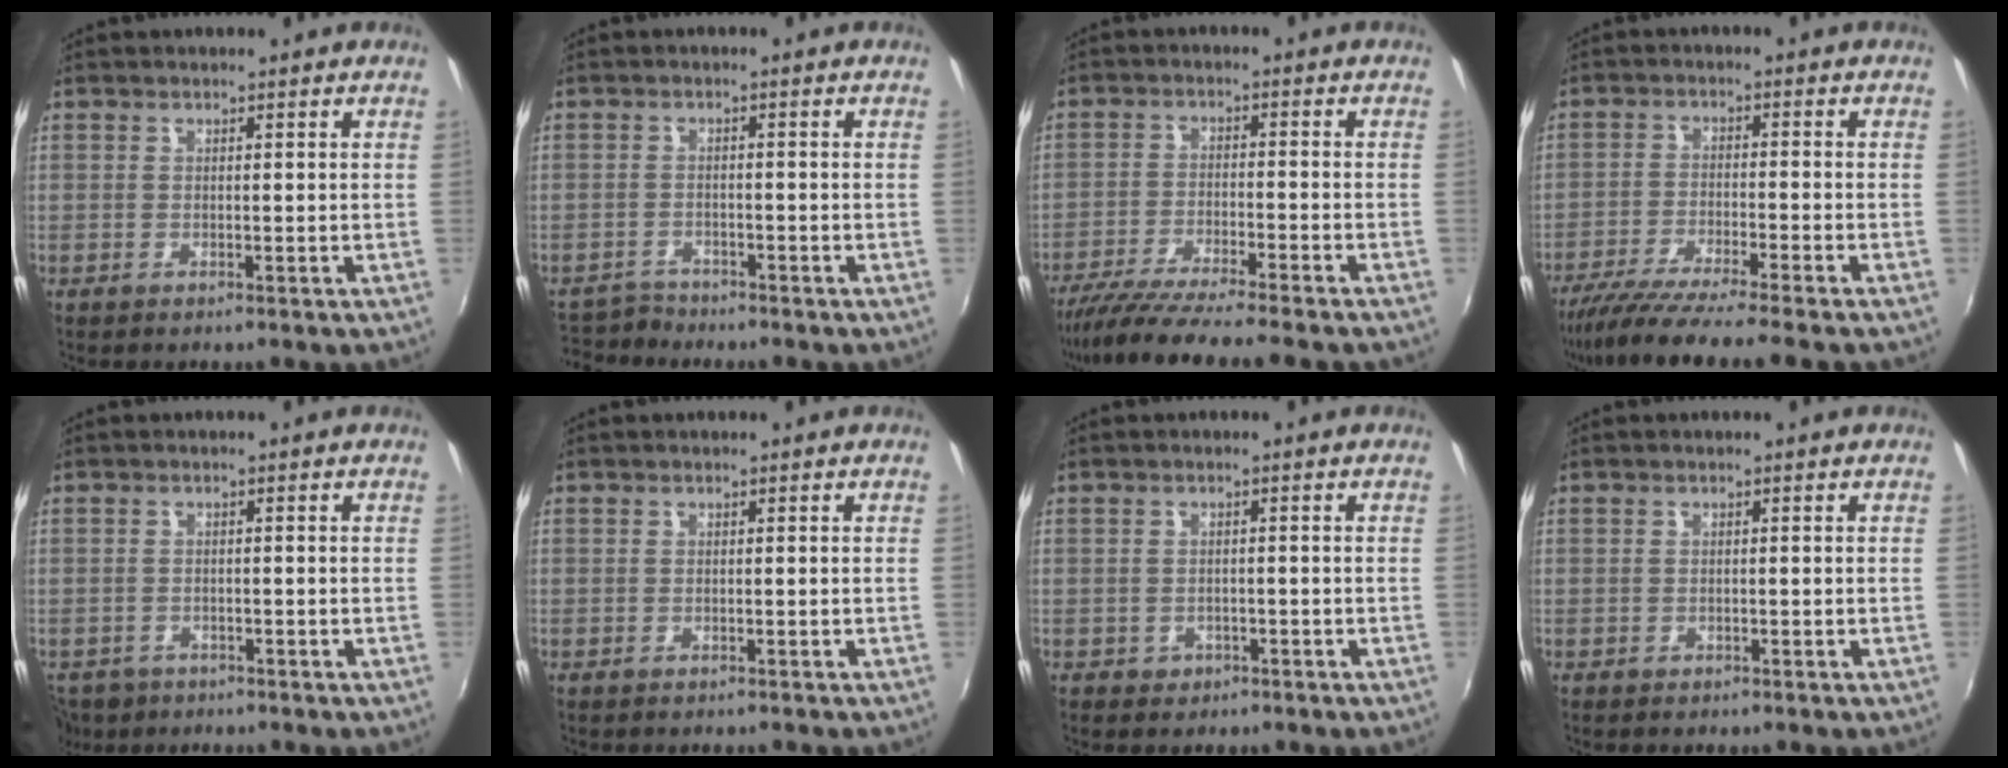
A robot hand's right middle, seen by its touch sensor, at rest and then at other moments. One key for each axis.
{"total": 4.0, "fx": -3.8, "fy": 1.3, "fz": -0.1, "tx": -0.010, "ty": 0.001, "tz": -0.072}
{"total": 12.3, "fx": -10.9, "fy": -1.0, "fz": 5.7, "tx": -0.120, "ty": -0.032, "tz": -0.181}
{"total": 11.3, "fx": -9.8, "fy": -1.5, "fz": 5.3, "tx": -0.113, "ty": -0.035, "tz": -0.165}
{"total": 5.3, "fx": -3.5, "fy": 3.6, "fz": 1.7, "tx": -0.050, "ty": -0.012, "tz": -0.056}
{"total": 0.7, "fx": -0.7, "fy": 0.1, "fz": 0.2, "tx": -0.007, "ty": -0.001, "tz": -0.008}
{"total": 2.3, "fx": -1.2, "fy": 1.9, "fz": 0.6, "tx": -0.019, "ty": 0.000, "tz": -0.013}
{"total": 0.8, "fx": -0.7, "fy": 0.4, "fz": 0.2, "tx": -0.008, "ty": 0.000, "tz": -0.009}